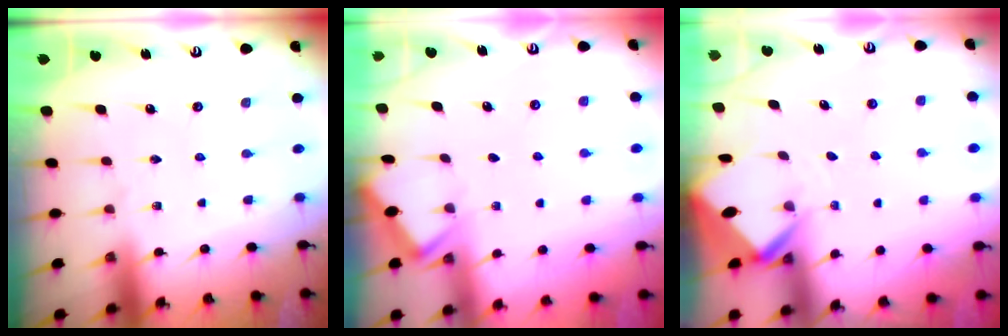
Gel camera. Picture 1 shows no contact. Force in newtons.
{"total": 2.0, "press": 2.0, "slide": 0.3}
{"total": 3.1, "press": 3.1, "slide": 0.1}